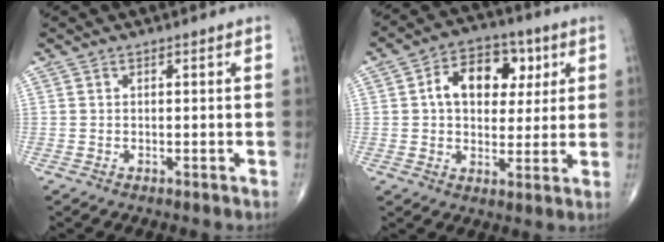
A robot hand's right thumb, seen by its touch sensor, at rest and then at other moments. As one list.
[{"total": 12.9, "force": [3.2, 8.9, 8.8], "torque": [-0.094, 0.009, 0.046]}]